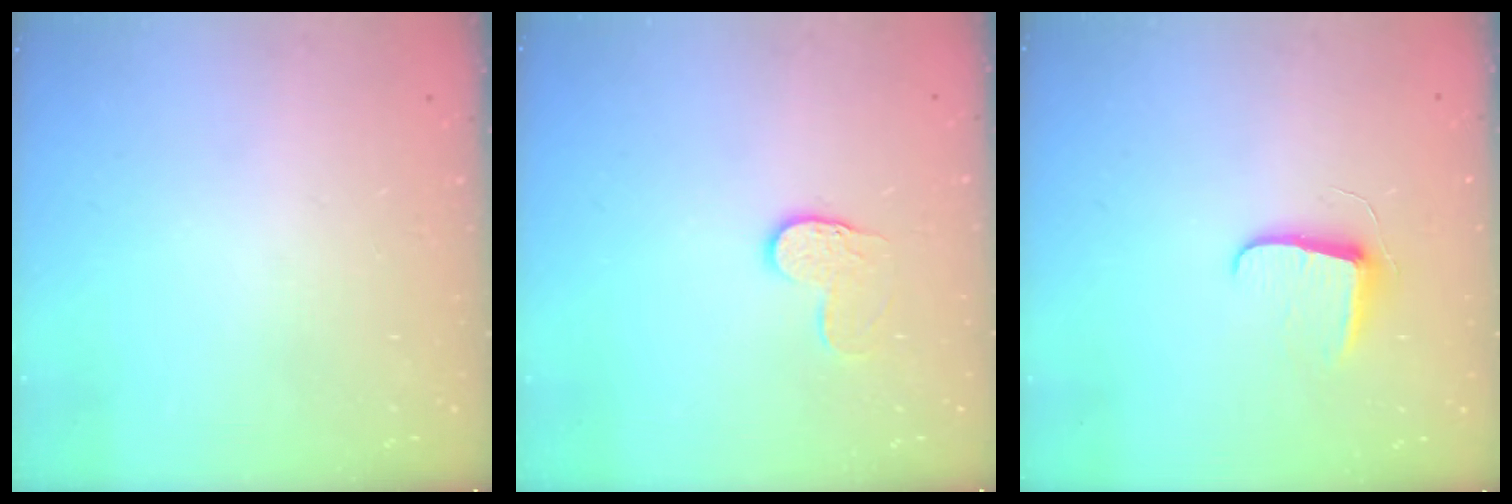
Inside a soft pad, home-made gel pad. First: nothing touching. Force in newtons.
{"total": 6.2, "press": 6.2, "slide": 0.4}
{"total": 7.3, "press": 7.3, "slide": 0.4}